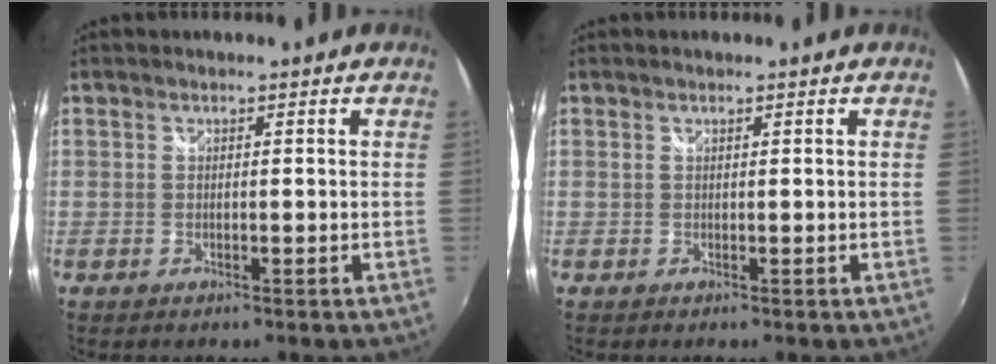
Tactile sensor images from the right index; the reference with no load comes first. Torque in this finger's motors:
{"motor_torque": [0.01, 0.05, 0.05, 0.01]}